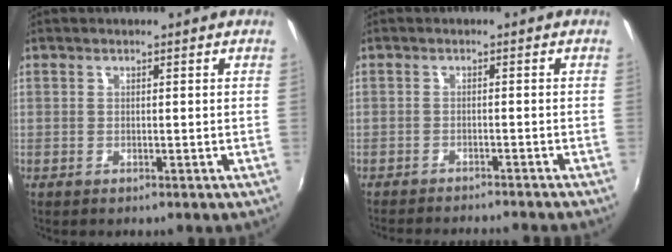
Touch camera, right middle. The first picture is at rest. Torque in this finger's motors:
{"motor_torque": [0.97, -1.17, 0.10, 0.02]}